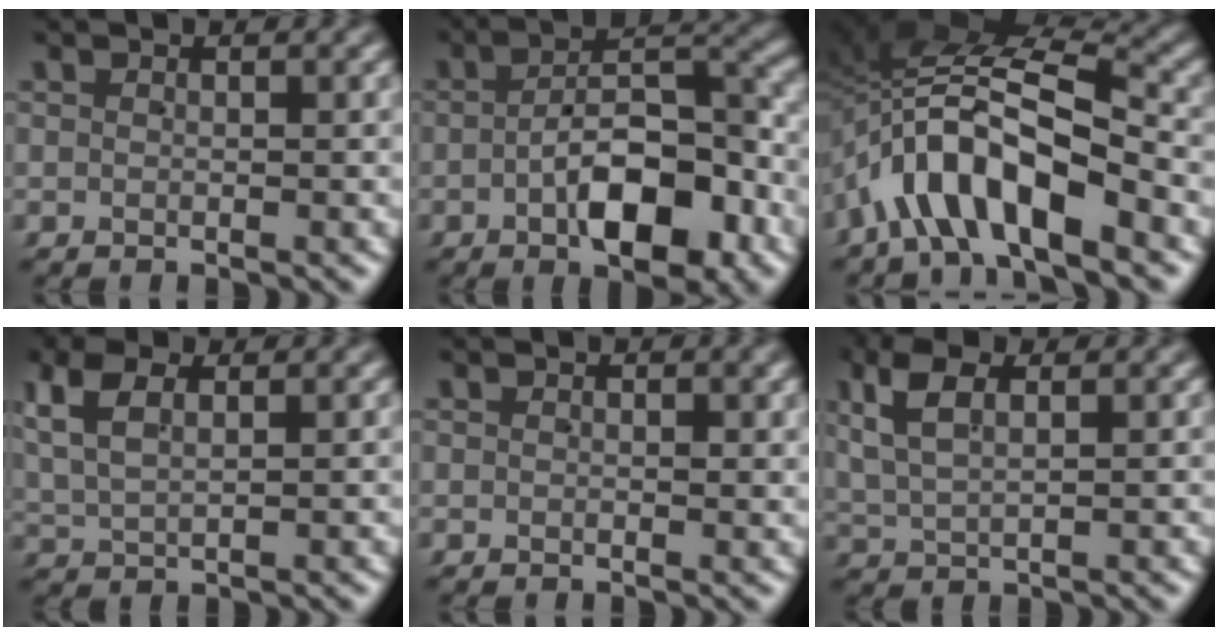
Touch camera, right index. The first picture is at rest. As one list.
[{"total": 7.6, "force": [-2.8, 3.1, 6.4], "torque": [-0.081, 0.004, -0.047]}, {"total": 10.6, "force": [0.1, 6.1, 8.7], "torque": [-0.175, 0.000, -0.005]}, {"total": 4.6, "force": [2.1, 3.0, 2.8], "torque": [-0.084, -0.001, 0.043]}, {"total": 0.6, "force": [0.2, 0.2, 0.5], "torque": [-0.008, -0.001, 0.004]}, {"total": 4.6, "force": [2.1, 2.6, 3.1], "torque": [-0.081, 0.005, 0.041]}]